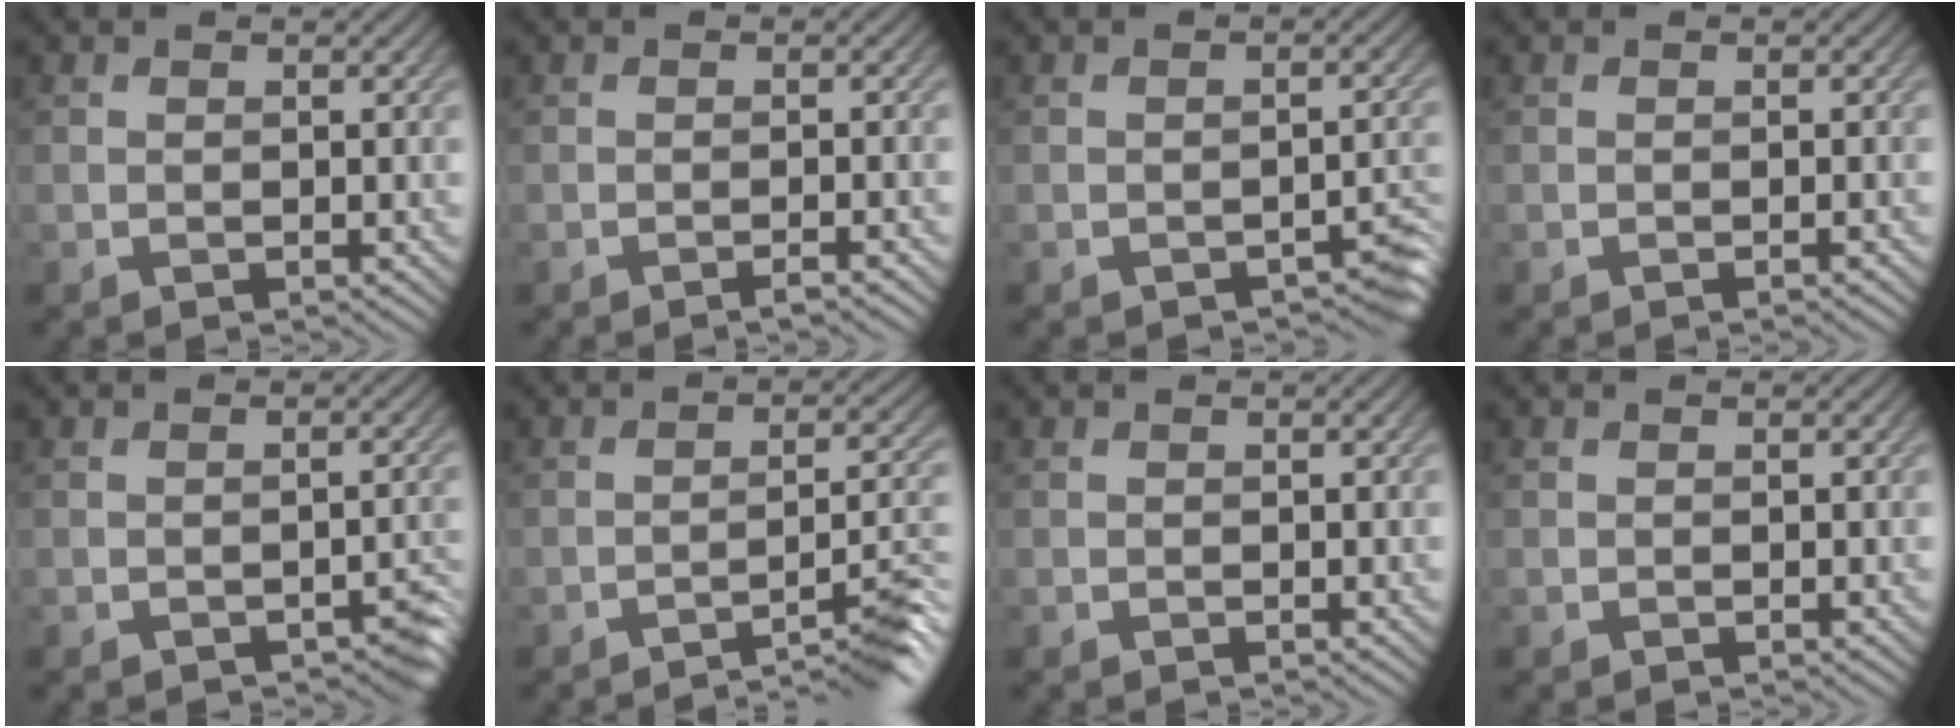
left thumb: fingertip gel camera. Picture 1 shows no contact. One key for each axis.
{"total": 1.5, "fx": -0.9, "fy": 0.1, "fz": 1.2, "tx": -0.012, "ty": 0.006, "tz": -0.022}
{"total": 3.4, "fx": -2.4, "fy": 1.2, "fz": 2.1, "tx": -0.022, "ty": -0.001, "tz": -0.024}
{"total": 0.7, "fx": -0.4, "fy": 0.1, "fz": 0.6, "tx": -0.005, "ty": 0.003, "tz": -0.011}
{"total": 2.4, "fx": -1.6, "fy": 0.9, "fz": 1.5, "tx": -0.019, "ty": -0.002, "tz": -0.018}
{"total": 7.2, "fx": -5.1, "fy": 1.0, "fz": 5.0, "tx": -0.063, "ty": 0.020, "tz": -0.080}
{"total": 0.0}
{"total": 0.0}